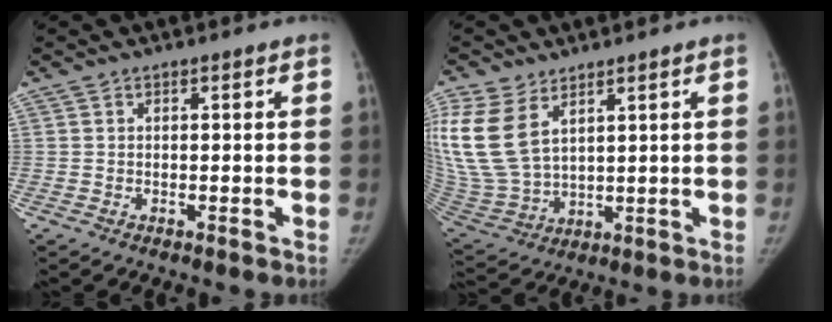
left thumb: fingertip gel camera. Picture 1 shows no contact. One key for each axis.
{"total": 16.3, "fx": 7.1, "fy": 9.8, "fz": 10.9, "tx": -0.246, "ty": -0.025, "tz": 0.155}